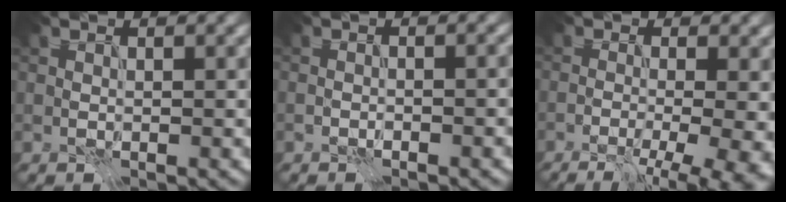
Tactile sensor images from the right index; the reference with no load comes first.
{"total": 2.0, "force": [-0.3, 0.7, 1.8], "torque": [-0.004, 0.010, -0.015]}
{"total": 9.0, "force": [-1.4, 3.8, 8.1], "torque": [-0.029, 0.005, -0.013]}